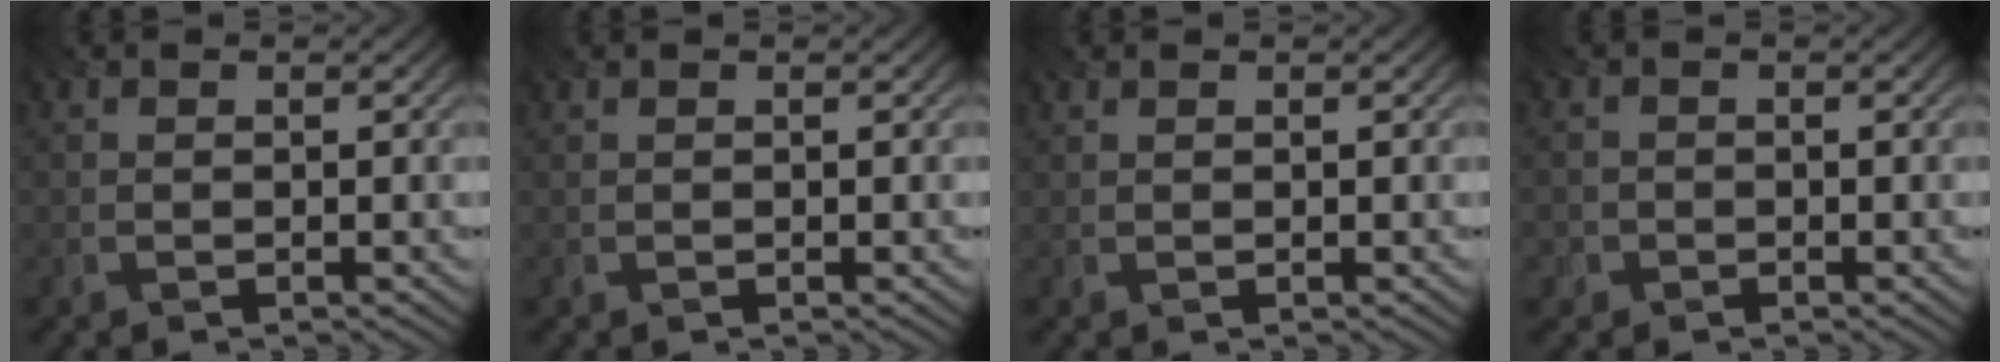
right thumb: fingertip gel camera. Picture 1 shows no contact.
{"total": 0.0}
{"total": 0.6, "force": [0.5, -0.1, 0.2], "torque": [-0.003, -0.001, 0.008]}
{"total": 1.3, "force": [-0.9, 0.9, -0.5], "torque": [0.013, -0.004, -0.025]}